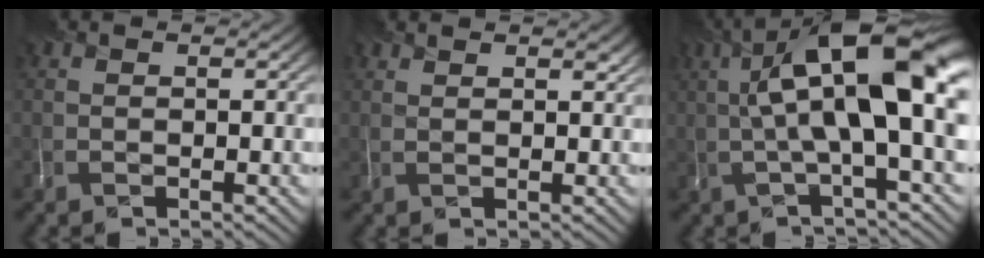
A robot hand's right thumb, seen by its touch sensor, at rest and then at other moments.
{"total": 2.1, "force": [1.8, 0.7, 0.8], "torque": [-0.020, 0.005, 0.034]}
{"total": 14.4, "force": [2.2, 4.0, 13.7], "torque": [-0.232, 0.019, 0.042]}